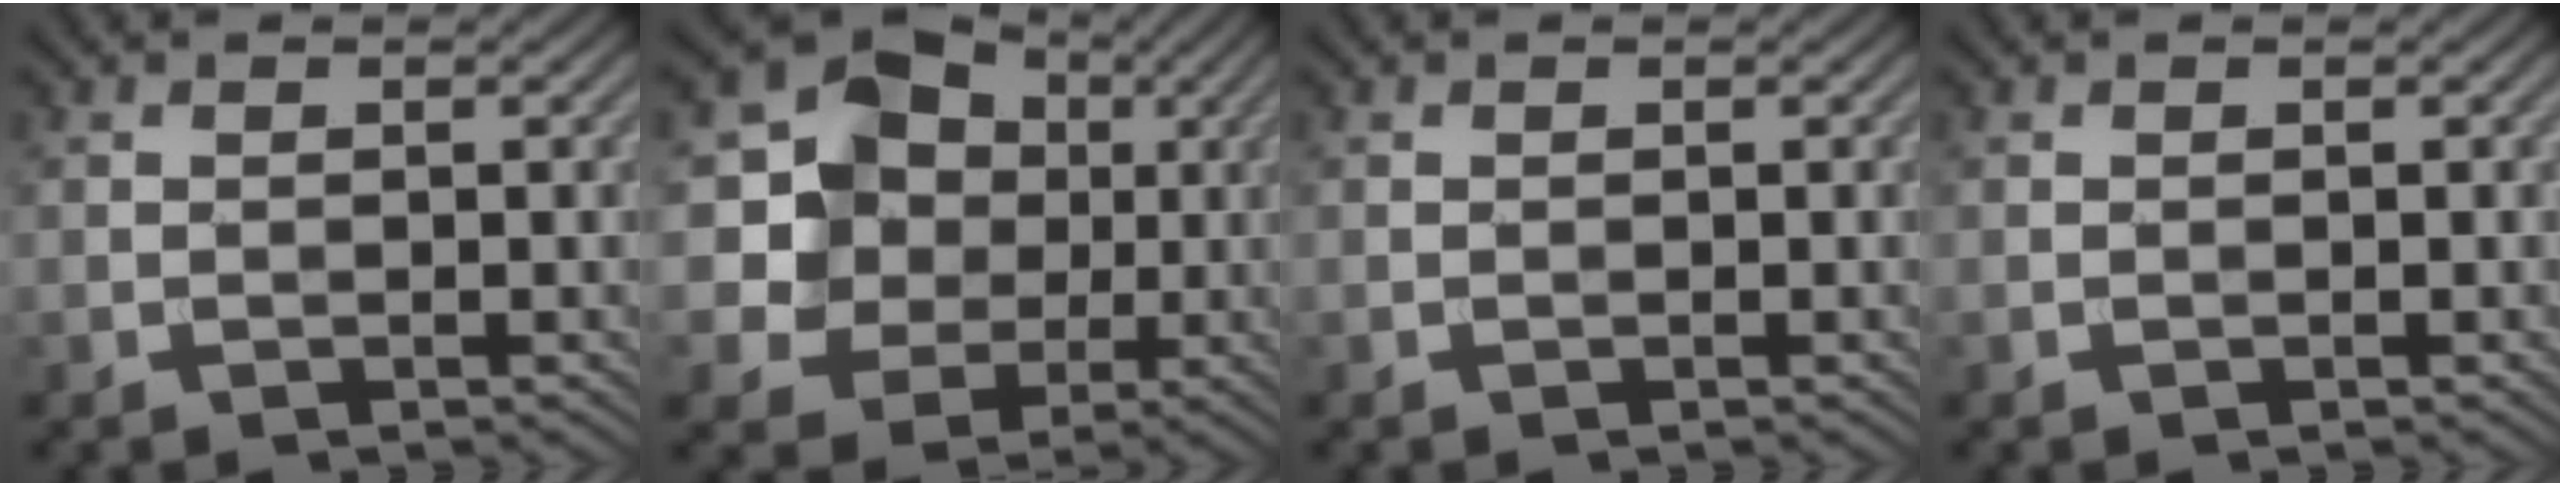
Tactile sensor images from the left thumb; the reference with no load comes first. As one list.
[{"total": 12.6, "force": [2.4, 11.3, 5.1], "torque": [-0.151, 0.019, 0.042]}, {"total": 0.0}, {"total": 0.0}]